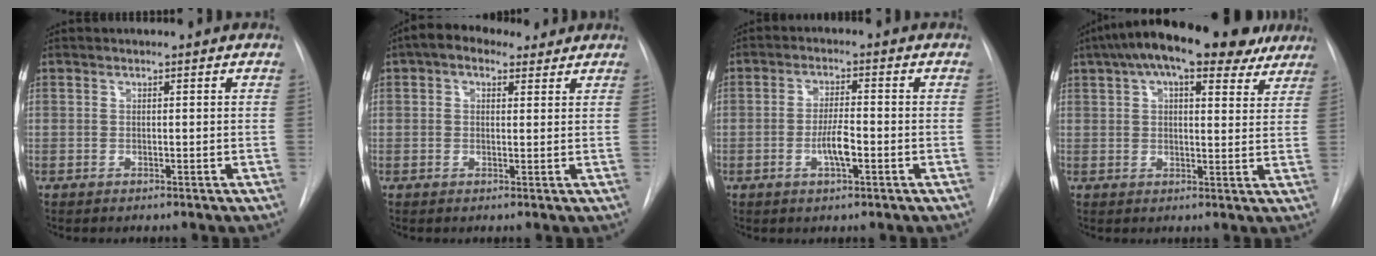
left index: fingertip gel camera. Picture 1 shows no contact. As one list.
[{"total": 5.4, "force": [3.5, 3.1, 2.8], "torque": [-0.047, 0.035, 0.054]}, {"total": 4.5, "force": [-1.4, 0.9, 4.2], "torque": [-0.081, 0.001, -0.026]}, {"total": 20.1, "force": [14.0, 7.3, 12.4], "torque": [-0.208, 0.064, 0.189]}]